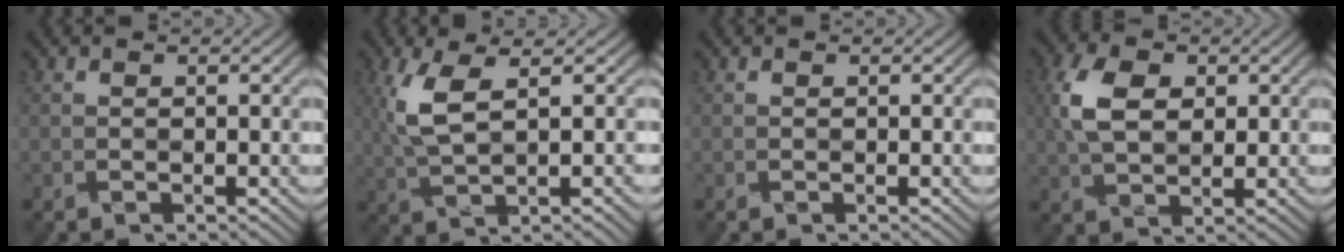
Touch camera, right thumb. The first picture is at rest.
{"total": 6.7, "force": [1.4, 2.1, 6.2], "torque": [-0.143, 0.008, 0.022]}
{"total": 0.0}
{"total": 7.2, "force": [1.3, 4.7, 5.3], "torque": [-0.125, 0.010, 0.020]}